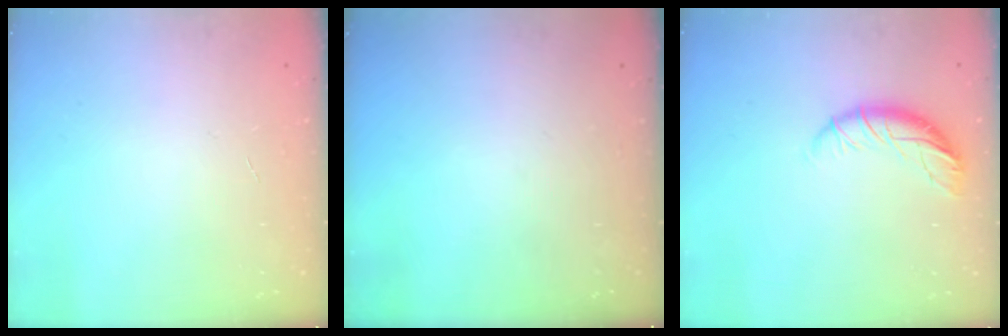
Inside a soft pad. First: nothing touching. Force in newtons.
{"total": 0.0}
{"total": 9.7, "press": 9.6, "slide": 1.7}